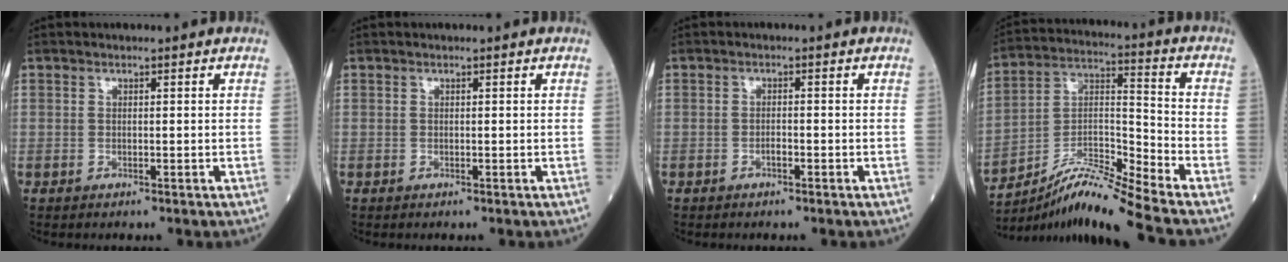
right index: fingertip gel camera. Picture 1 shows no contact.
{"total": 0.0}
{"total": 1.1, "force": [-0.7, 0.3, 0.8], "torque": [-0.013, 0.002, -0.013]}
{"total": 12.2, "force": [-10.6, -2.2, 5.6], "torque": [-0.106, 0.015, -0.189]}